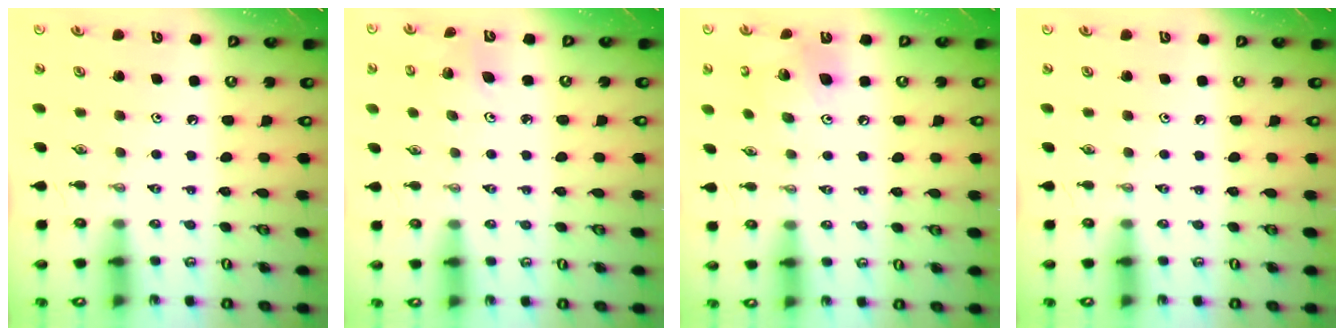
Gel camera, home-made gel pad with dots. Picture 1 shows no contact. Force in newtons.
{"total": 3.1, "press": 3.1, "slide": 0.2}
{"total": 12.4, "press": 12.3, "slide": 1.3}
{"total": 0.0}